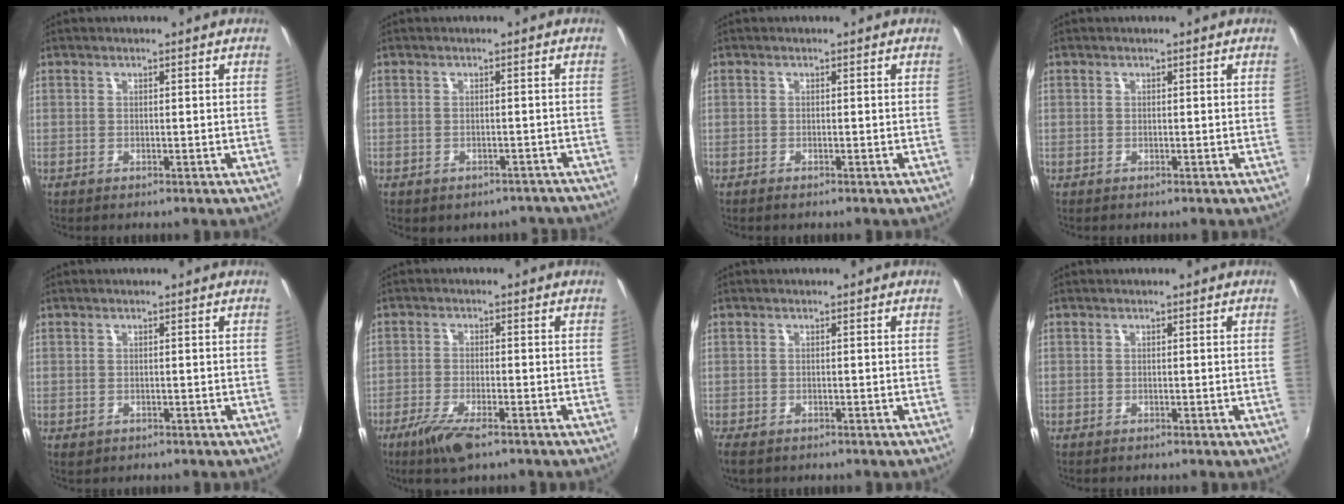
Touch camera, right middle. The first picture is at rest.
{"total": 6.8, "force": [-5.5, 3.4, 2.0], "torque": [-0.038, 0.000, -0.050]}
{"total": 0.6, "force": [-0.5, 0.2, 0.2], "torque": [-0.005, -0.003, -0.012]}
{"total": 0.0}
{"total": 1.1, "force": [-0.4, 0.8, 0.5], "torque": [-0.009, -0.002, -0.005]}
{"total": 6.9, "force": [-4.6, 1.7, 4.8], "torque": [-0.119, -0.020, -0.088]}
{"total": 3.4, "force": [-2.3, 1.5, 1.9], "torque": [-0.042, -0.014, -0.038]}
{"total": 0.0}